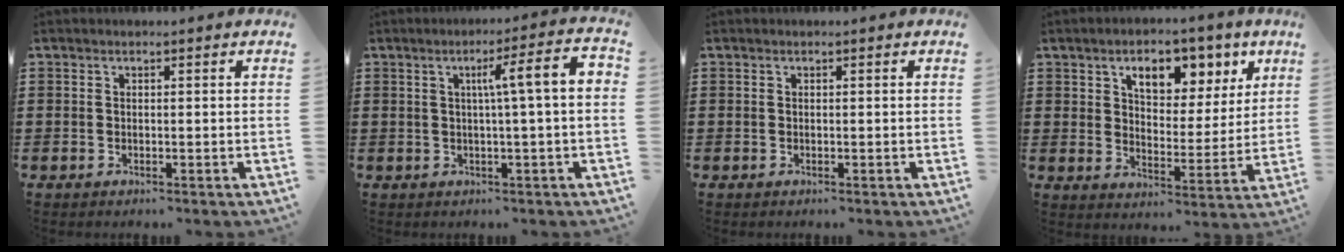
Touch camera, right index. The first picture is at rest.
{"total": 6.6, "force": [0.6, 0.2, 6.6], "torque": [-0.107, -0.005, -0.001]}
{"total": 0.0}
{"total": 7.8, "force": [4.8, 4.2, 4.5], "torque": [-0.081, -0.006, 0.077]}